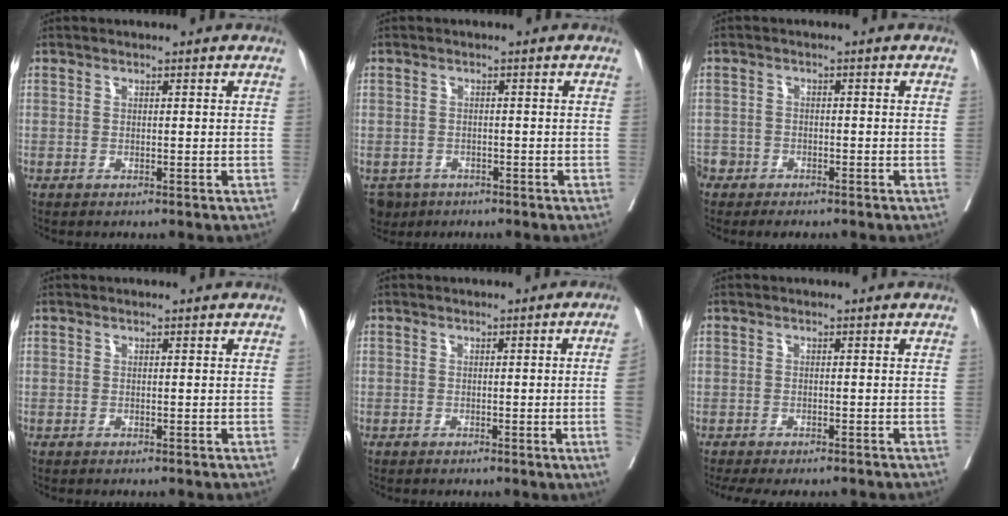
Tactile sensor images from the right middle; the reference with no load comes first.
{"total": 4.6, "force": [-3.2, 3.1, 0.6], "torque": [-0.005, 0.001, -0.051]}
{"total": 5.4, "force": [-4.2, 3.0, 1.3], "torque": [-0.024, -0.002, -0.072]}
{"total": 0.0}
{"total": 4.0, "force": [-0.5, -1.5, 3.7], "torque": [-0.042, -0.008, -0.005]}
{"total": 6.8, "force": [-5.9, 2.2, 2.6], "torque": [-0.027, -0.006, -0.084]}